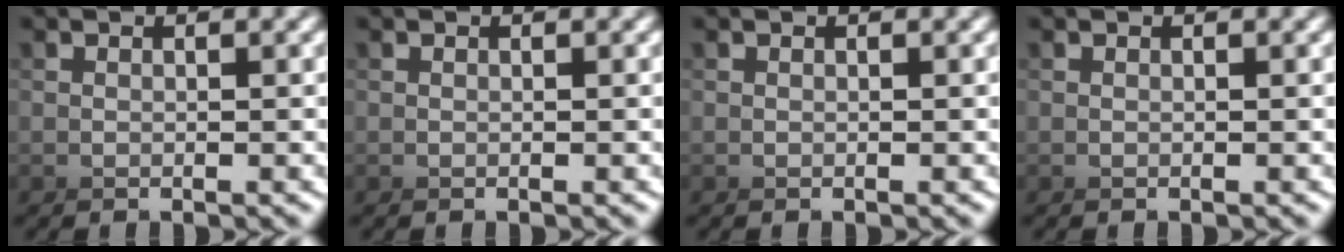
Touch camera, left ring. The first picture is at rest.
{"total": 0.0}
{"total": 0.0}
{"total": 0.0}